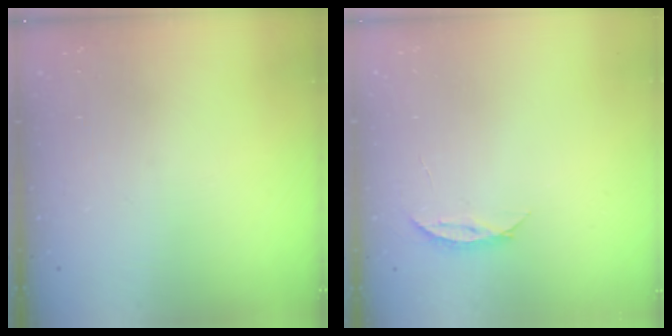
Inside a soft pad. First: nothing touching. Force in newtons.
{"total": 3.7, "press": 3.6, "slide": 0.4}